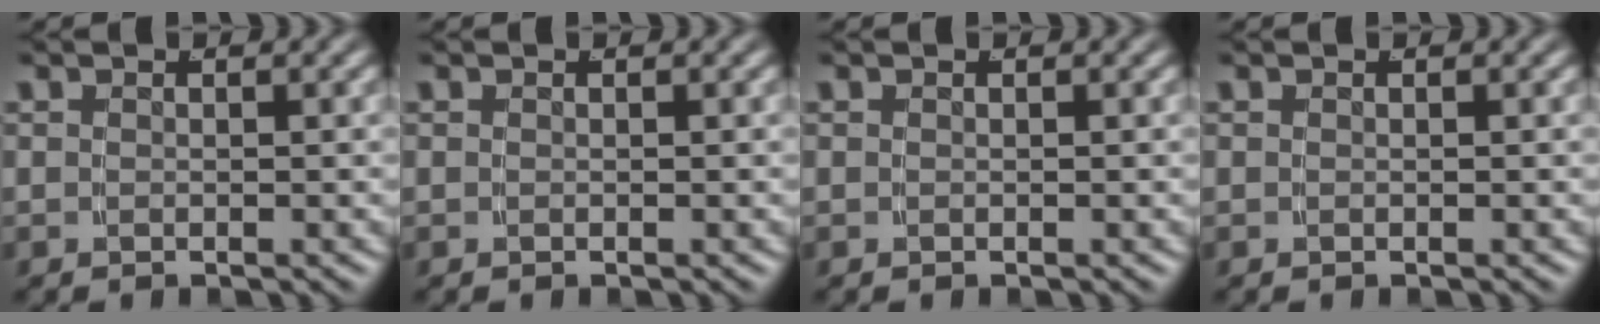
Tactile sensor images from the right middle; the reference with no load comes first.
{"total": 0.0}
{"total": 0.0}
{"total": 0.0}